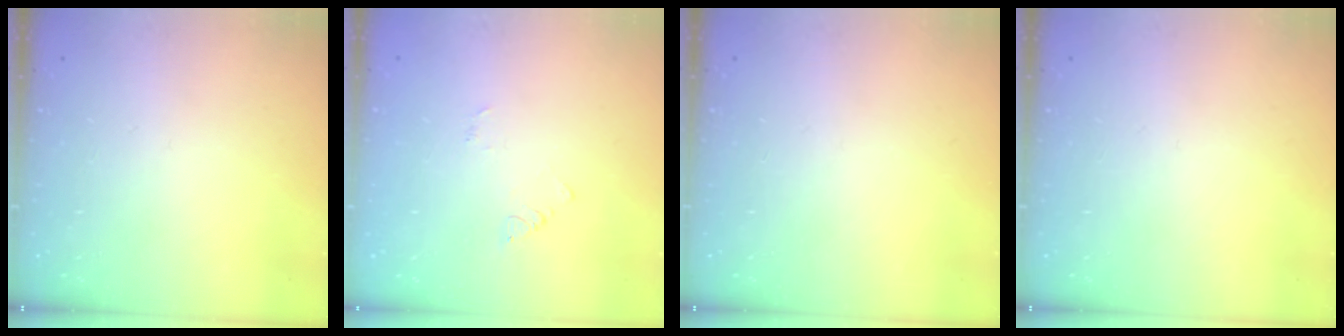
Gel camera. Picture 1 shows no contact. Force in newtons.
{"total": 2.4, "press": 2.4, "slide": 0.3}
{"total": 0.0}
{"total": 0.0}